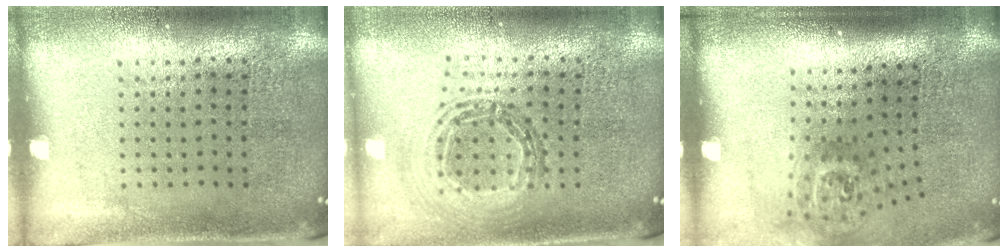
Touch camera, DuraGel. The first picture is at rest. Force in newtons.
{"total": 0.9, "press": 0.9, "slide": 0.1}
{"total": 1.8, "press": 1.2, "slide": 1.3}